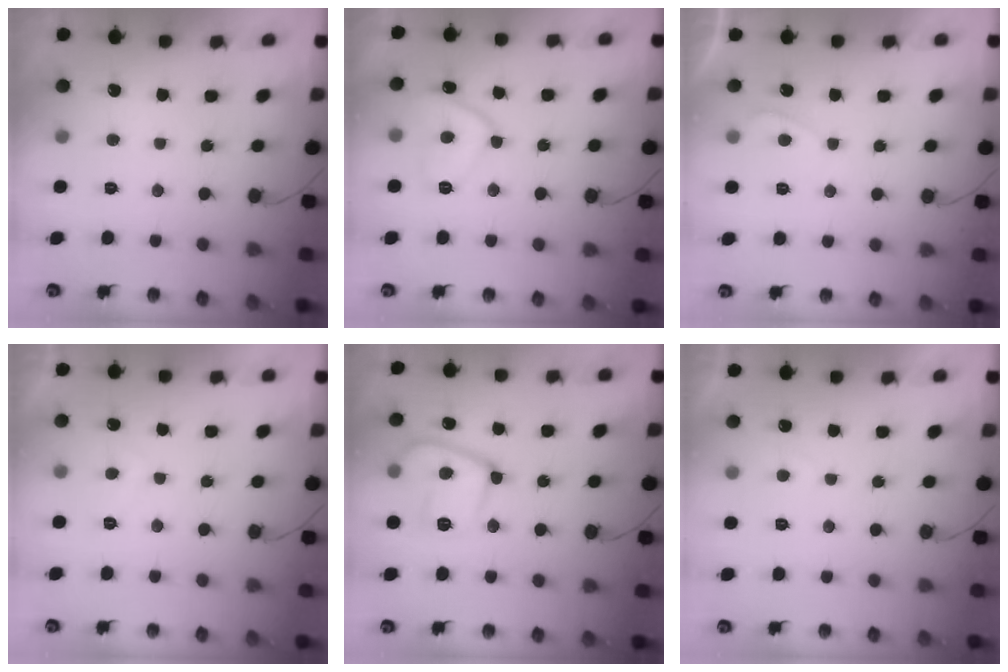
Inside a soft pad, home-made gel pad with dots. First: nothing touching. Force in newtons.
{"total": 10.1, "press": 10.0, "slide": 1.1}
{"total": 0.8, "press": 0.7, "slide": 0.5}
{"total": 2.1, "press": 2.0, "slide": 0.8}
{"total": 14.4, "press": 14.3, "slide": 1.6}
{"total": 0.5, "press": 0.0, "slide": 0.5}